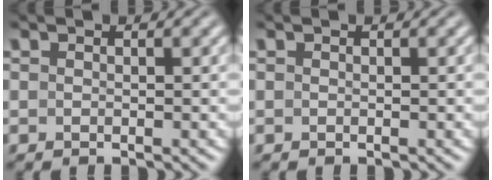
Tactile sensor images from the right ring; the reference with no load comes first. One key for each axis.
{"total": 0.0}